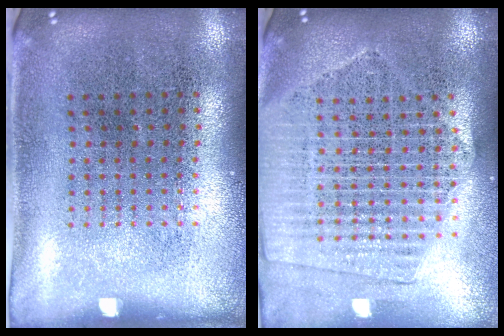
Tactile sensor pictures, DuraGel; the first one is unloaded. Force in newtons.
{"total": 2.2, "press": 2.0, "slide": 1.0}